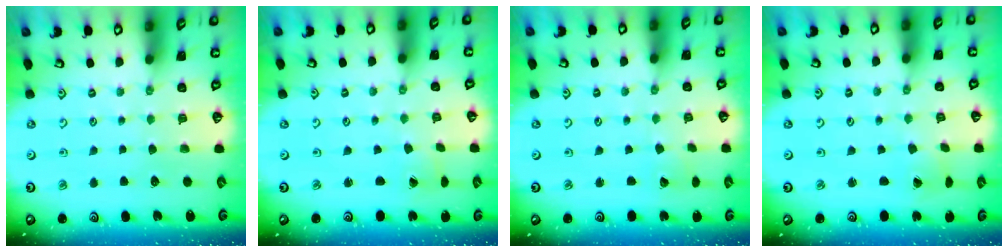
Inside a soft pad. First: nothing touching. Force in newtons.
{"total": 0.0}
{"total": 2.5, "press": 2.5, "slide": 0.3}
{"total": 1.1, "press": 1.0, "slide": 0.4}